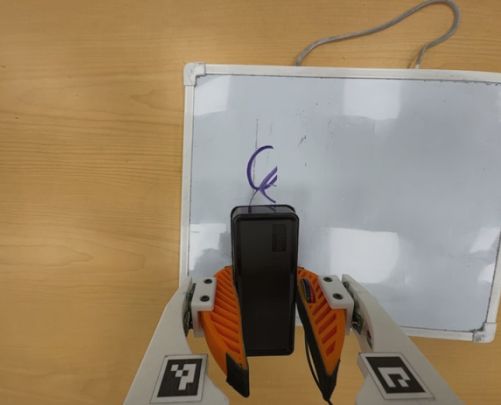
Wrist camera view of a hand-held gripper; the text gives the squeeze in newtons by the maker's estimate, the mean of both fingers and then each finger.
{"total": 7.9, "left": 6.5, "right": 9.2}